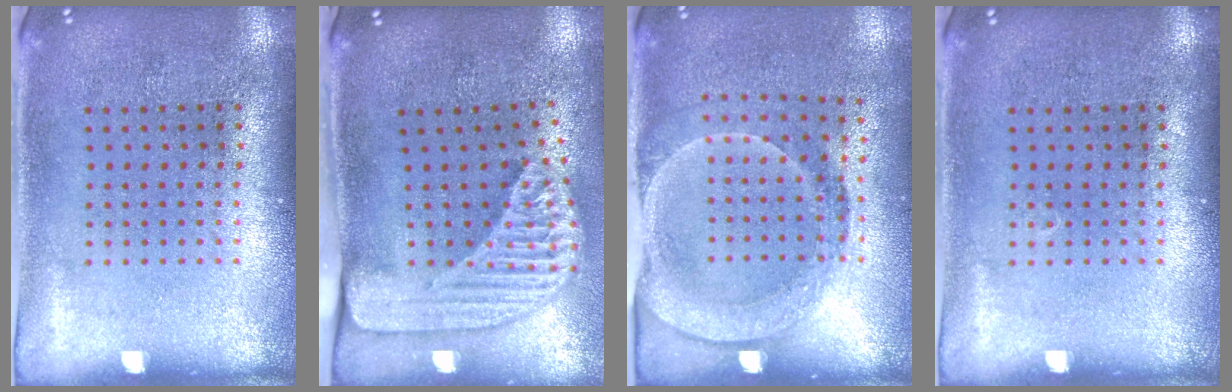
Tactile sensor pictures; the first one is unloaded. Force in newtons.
{"total": 2.5, "press": 1.7, "slide": 1.8}
{"total": 1.7, "press": 1.4, "slide": 1.1}
{"total": 0.0}